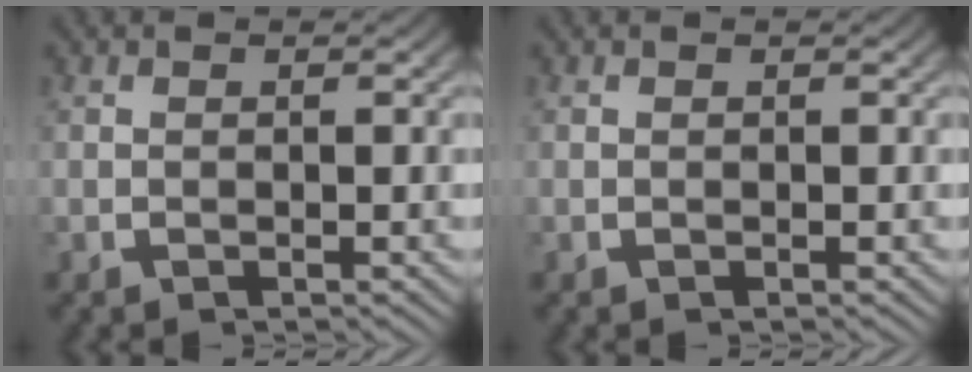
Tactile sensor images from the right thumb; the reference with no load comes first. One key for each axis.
{"total": 0.0}